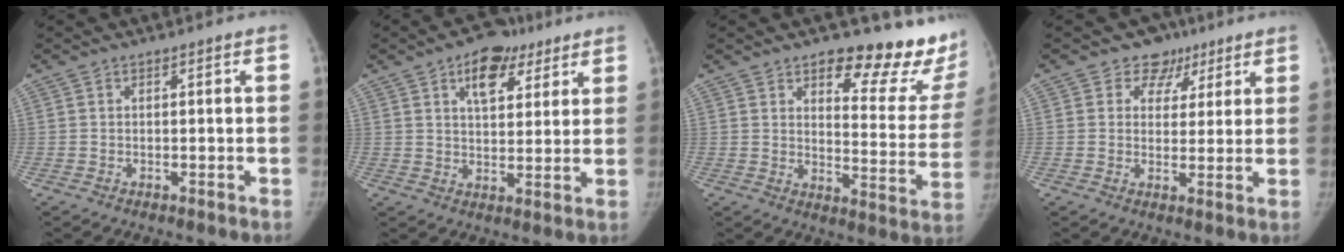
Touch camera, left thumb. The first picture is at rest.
{"total": 9.9, "force": [5.3, 5.8, 6.0], "torque": [-0.061, -0.016, 0.078]}
{"total": 18.7, "force": [13.7, 6.9, 10.7], "torque": [-0.082, -0.106, 0.166]}
{"total": 6.1, "force": [3.8, 4.8, 0.5], "torque": [0.029, -0.014, 0.053]}